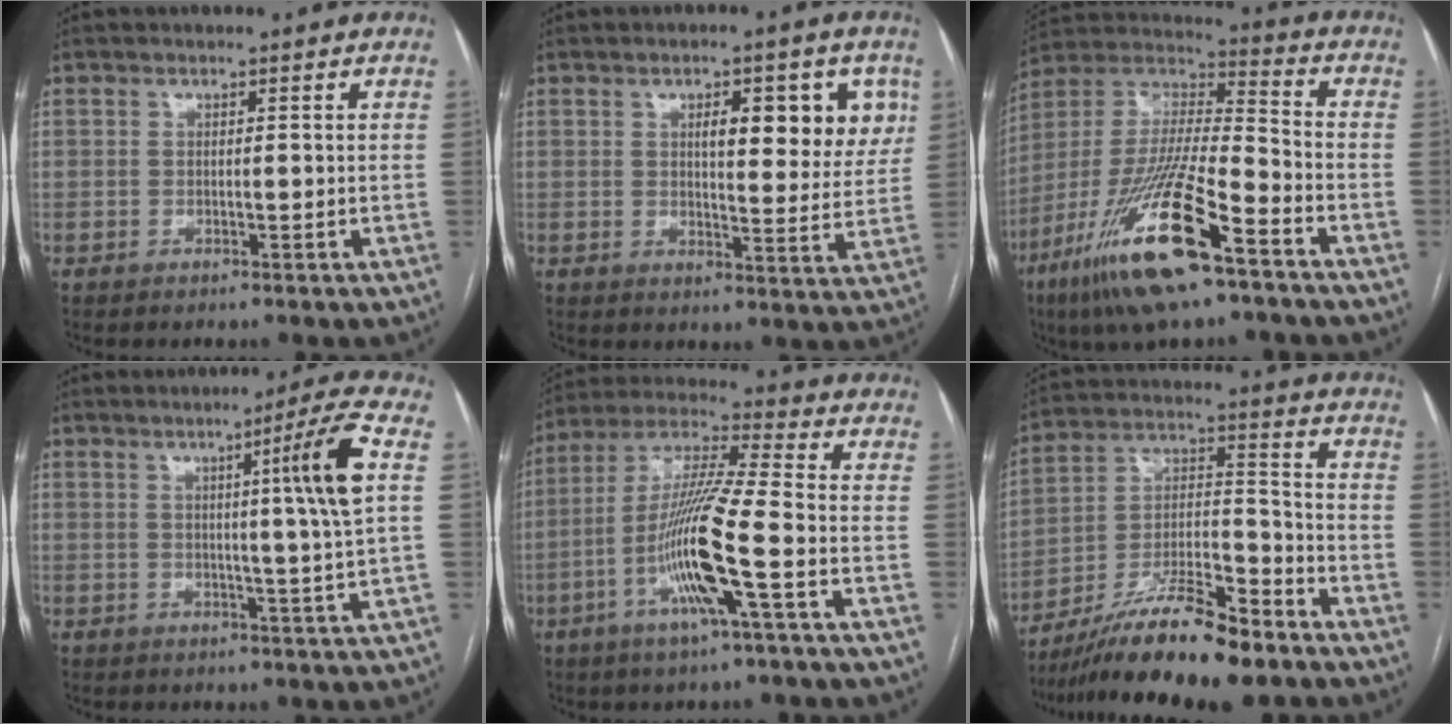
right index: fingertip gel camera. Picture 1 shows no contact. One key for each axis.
{"total": 10.0, "fx": 3.9, "fy": 3.6, "fz": 8.5, "tx": -0.103, "ty": 0.008, "tz": 0.051}
{"total": 21.2, "fx": -11.6, "fy": 2.9, "fz": 17.5, "tx": -0.379, "ty": -0.048, "tz": -0.217}
{"total": 8.9, "fx": 1.9, "fy": -2.4, "fz": 8.3, "tx": -0.124, "ty": -0.003, "tz": 0.035}
{"total": 14.2, "fx": -4.7, "fy": -0.1, "fz": 13.4, "tx": -0.270, "ty": -0.002, "tz": -0.095}
{"total": 17.6, "fx": -13.5, "fy": 2.5, "fz": 11.0, "tx": -0.207, "ty": -0.008, "tz": -0.237}